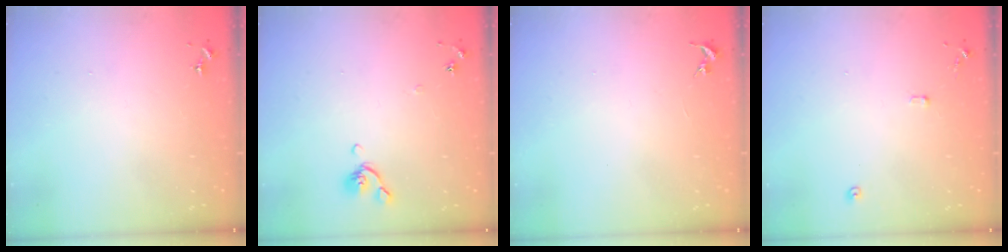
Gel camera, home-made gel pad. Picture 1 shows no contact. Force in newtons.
{"total": 5.4, "press": 5.3, "slide": 1.1}
{"total": 0.0}
{"total": 7.4, "press": 7.4, "slide": 0.8}